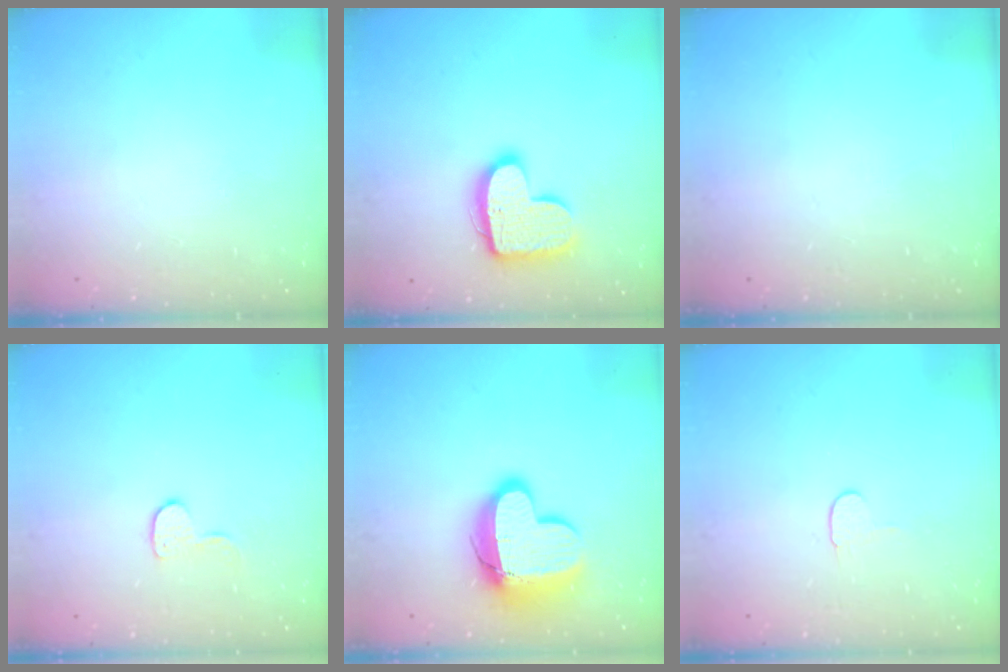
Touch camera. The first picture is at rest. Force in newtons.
{"total": 14.9, "press": 14.9, "slide": 1.0}
{"total": 0.0}
{"total": 6.1, "press": 6.1, "slide": 0.2}
{"total": 15.2, "press": 15.2, "slide": 1.4}
{"total": 3.7, "press": 3.7, "slide": 0.4}